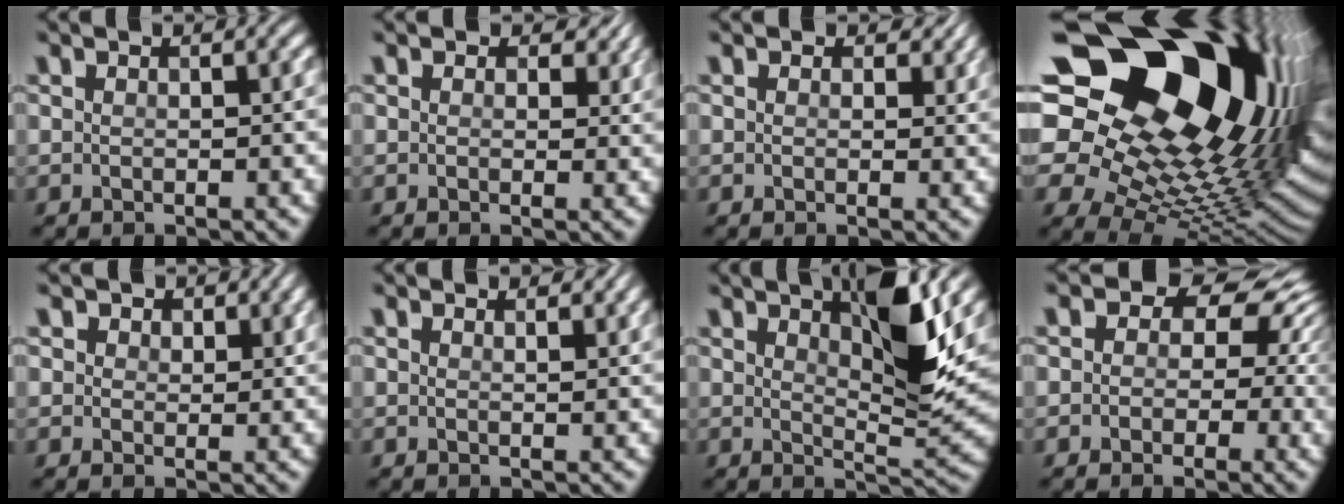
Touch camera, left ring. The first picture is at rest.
{"total": 1.3, "force": [1.0, 0.7, 0.2], "torque": [0.002, -0.003, 0.005]}
{"total": 1.0, "force": [0.8, 0.5, 0.0], "torque": [0.006, -0.002, 0.003]}
{"total": 21.9, "force": [8.0, 14.2, 14.7], "torque": [-0.249, 0.014, 0.147]}
{"total": 1.5, "force": [1.3, 0.7, -0.4], "torque": [0.007, -0.005, 0.010]}
{"total": 1.4, "force": [1.3, -0.2, -0.3], "torque": [0.004, -0.001, 0.011]}
{"total": 5.8, "force": [3.1, 0.8, 4.8], "torque": [-0.074, -0.004, 0.047]}
{"total": 5.7, "force": [1.3, 4.7, 3.0], "torque": [0.013, 0.023, -0.017]}